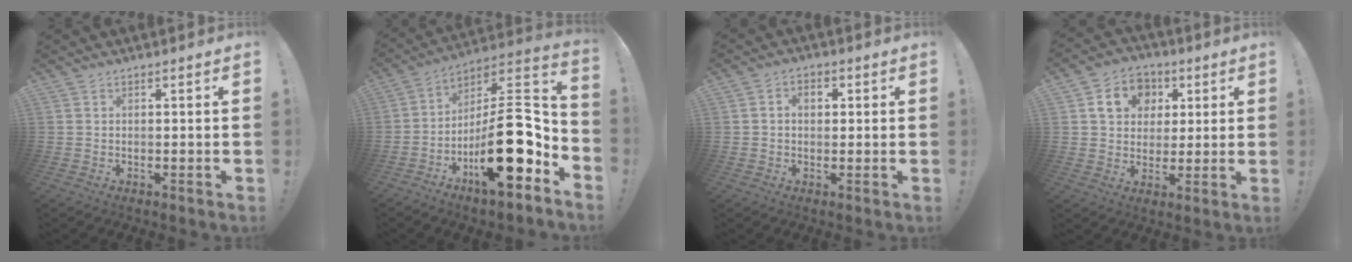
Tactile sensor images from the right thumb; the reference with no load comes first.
{"total": 23.2, "force": [-6.8, 9.0, 20.3], "torque": [-0.323, 0.025, -0.108]}
{"total": 3.3, "force": [0.4, 2.4, 2.1], "torque": [-0.026, 0.002, 0.003]}
{"total": 12.0, "force": [4.4, 9.8, 5.2], "torque": [-0.087, -0.003, 0.090]}